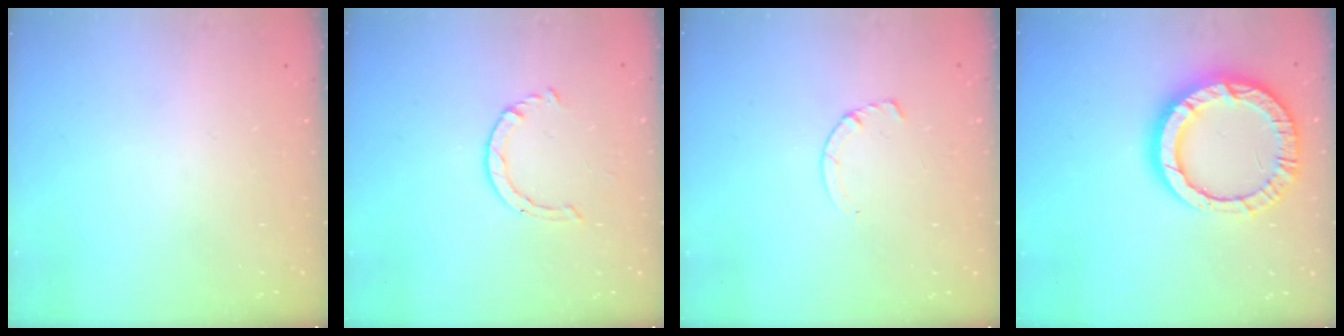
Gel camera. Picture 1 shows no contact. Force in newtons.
{"total": 2.6, "press": 2.6, "slide": 0.3}
{"total": 2.9, "press": 2.9, "slide": 0.4}
{"total": 19.2, "press": 19.1, "slide": 1.9}